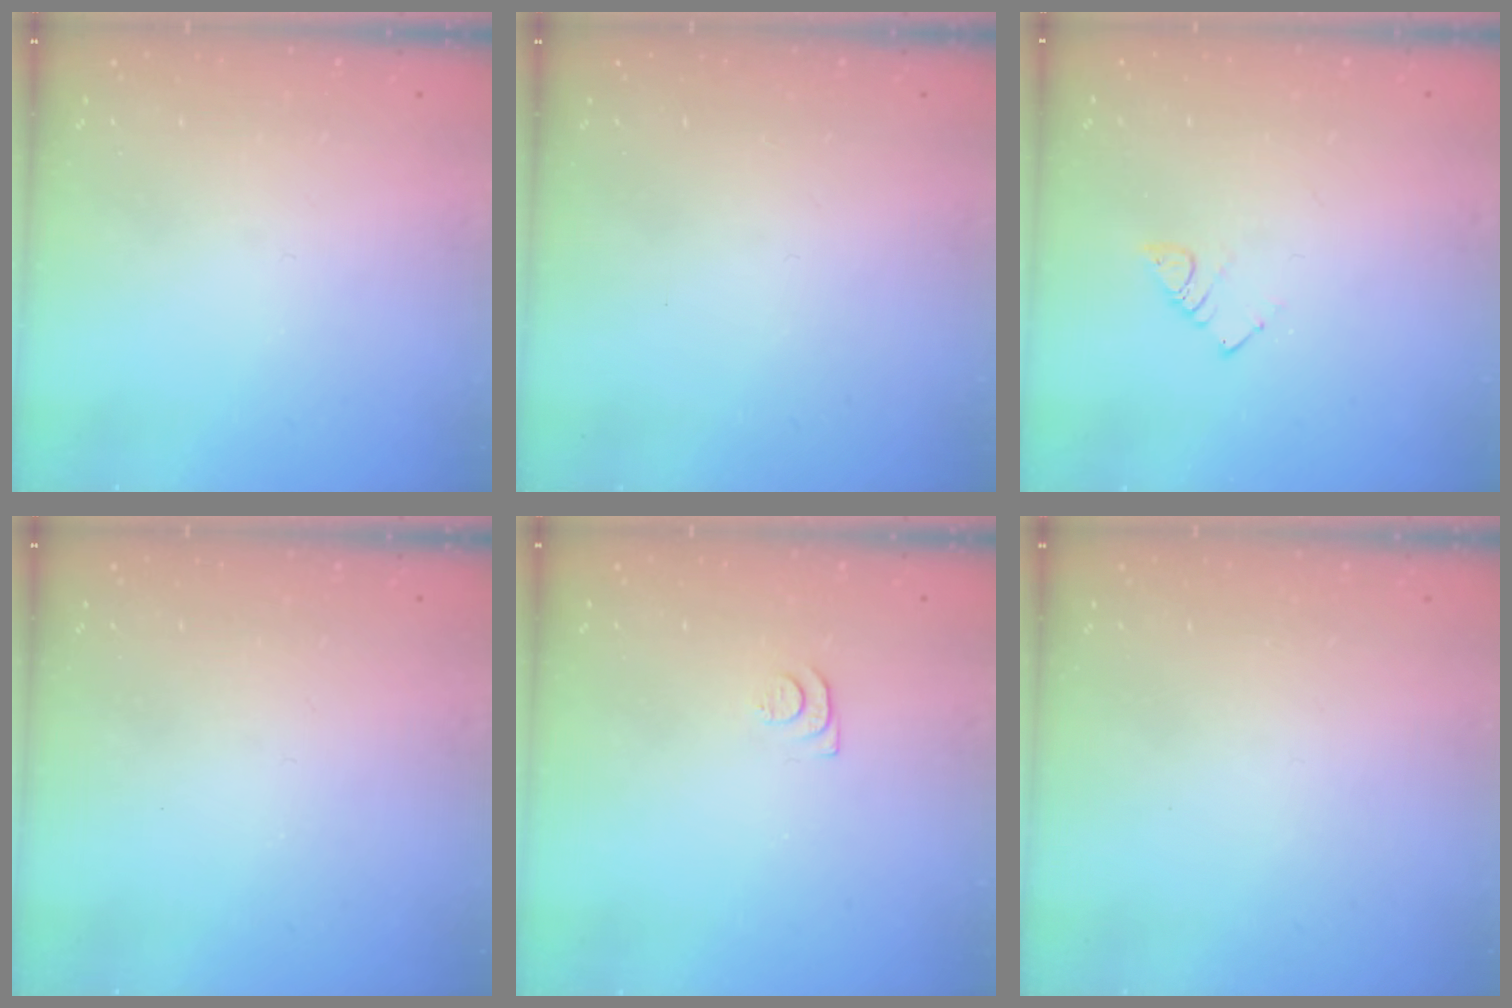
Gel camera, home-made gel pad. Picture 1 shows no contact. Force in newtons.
{"total": 1.6, "press": 1.6, "slide": 0.1}
{"total": 2.9, "press": 2.9, "slide": 0.5}
{"total": 1.8, "press": 1.8, "slide": 0.4}
{"total": 4.1, "press": 4.0, "slide": 0.6}
{"total": 1.7, "press": 1.7, "slide": 0.1}